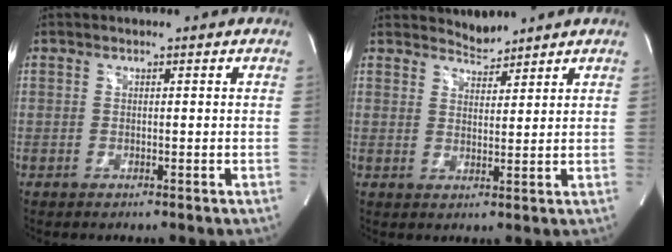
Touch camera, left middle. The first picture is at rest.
{"total": 3.1, "force": [3.1, 0.5, -0.3], "torque": [0.004, 0.001, 0.055]}